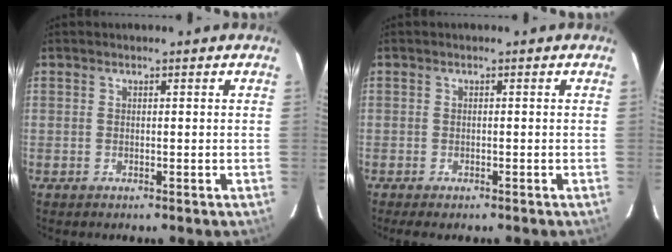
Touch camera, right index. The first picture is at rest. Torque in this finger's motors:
{"motor_torque": [0.26, -0.25, 0.19, 0.04]}